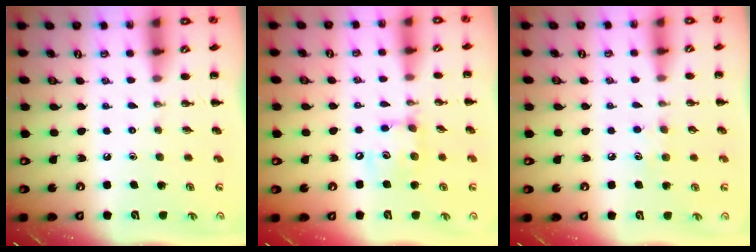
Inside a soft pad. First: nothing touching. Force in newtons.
{"total": 9.2, "press": 9.2, "slide": 1.1}
{"total": 5.8, "press": 5.6, "slide": 1.6}